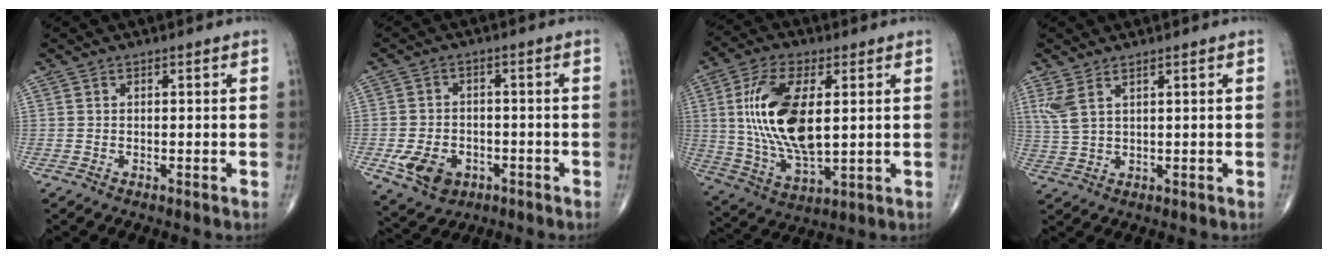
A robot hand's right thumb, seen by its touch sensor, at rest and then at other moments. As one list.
[{"total": 8.2, "force": [-3.1, 6.0, 4.6], "torque": [-0.075, 0.015, -0.042]}, {"total": 18.0, "force": [2.7, 8.3, 15.8], "torque": [-0.308, -0.015, 0.058]}, {"total": 4.6, "force": [2.5, 1.5, 3.5], "torque": [-0.090, -0.007, 0.062]}]